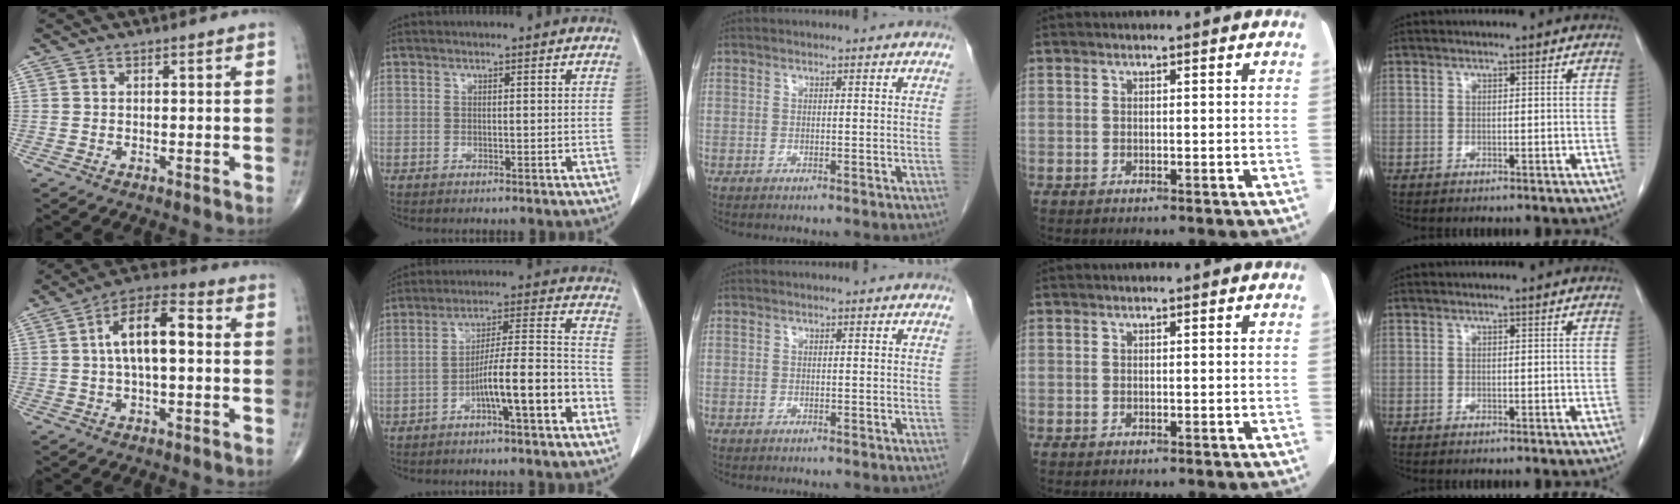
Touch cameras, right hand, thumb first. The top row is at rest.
{"thumb": {"total": 11.5, "force": [1.2, 4.9, 10.4], "torque": [-0.183, 0.031, 0.011]}, "index": {"total": 11.4, "force": [-5.2, 1.0, 10.1], "torque": [-0.160, 0.026, -0.082]}}